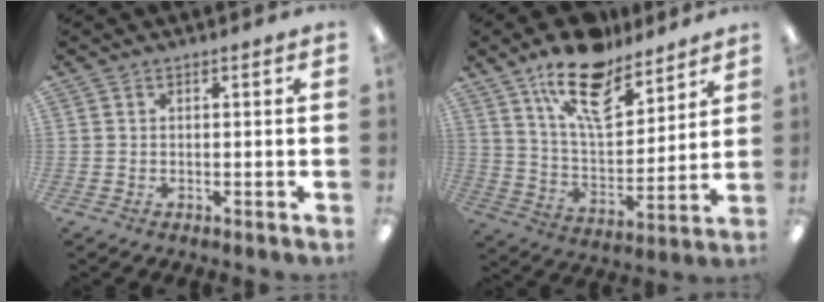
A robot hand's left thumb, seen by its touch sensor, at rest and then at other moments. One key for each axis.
{"total": 17.8, "fx": 12.7, "fy": 7.7, "fz": 9.8, "tx": -0.168, "ty": -0.066, "tz": 0.221}